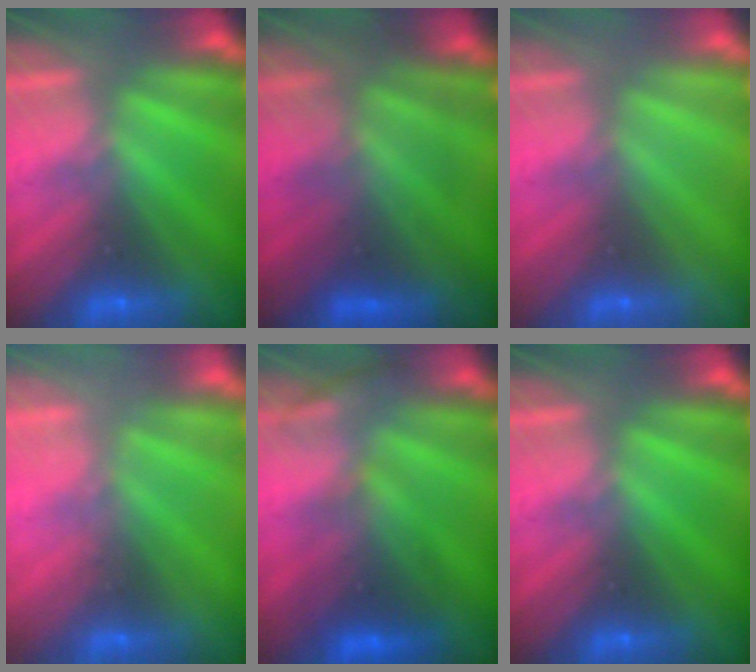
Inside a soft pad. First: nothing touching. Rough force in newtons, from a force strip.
{"total": 3.9}
{"total": 2.9}
{"total": 1.4}
{"total": 2.6}
{"total": 0.0}